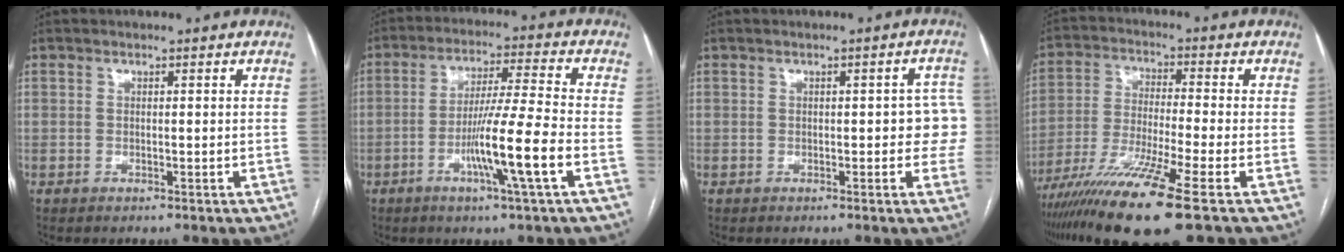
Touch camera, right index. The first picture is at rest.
{"total": 11.0, "force": [-3.9, -1.3, 10.2], "torque": [-0.187, -0.009, -0.071]}
{"total": 4.7, "force": [-0.1, 2.3, 4.1], "torque": [-0.025, 0.022, -0.003]}
{"total": 14.1, "force": [-8.8, -0.8, 11.0], "torque": [-0.219, -0.042, -0.160]}